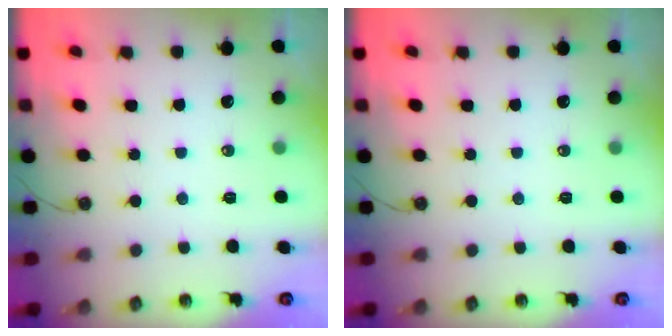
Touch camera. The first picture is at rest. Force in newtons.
{"total": 0.0}